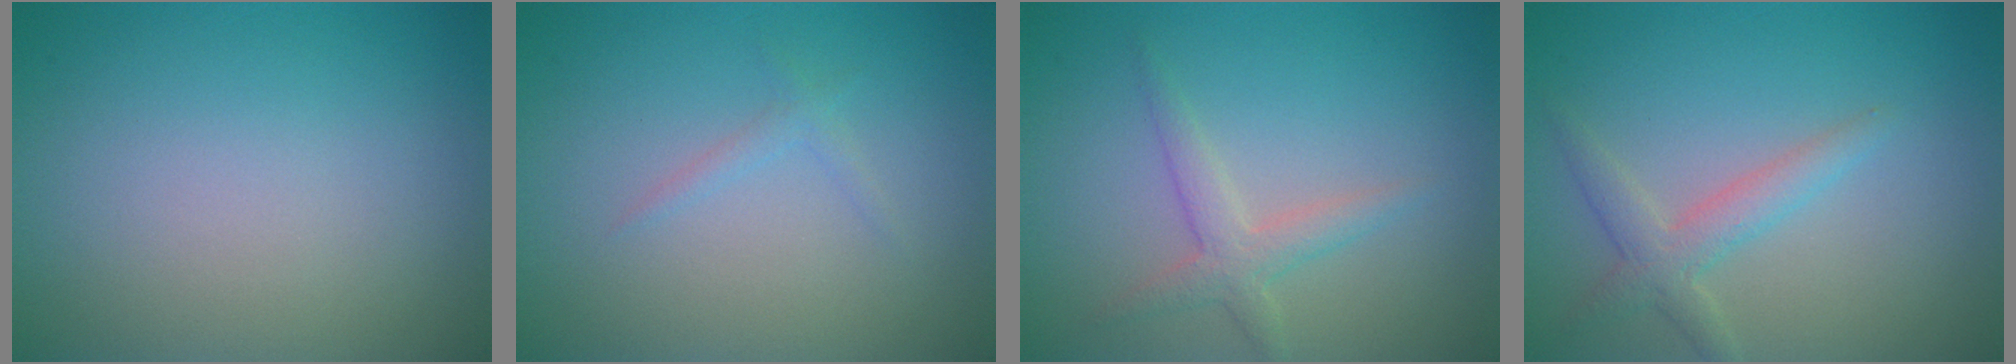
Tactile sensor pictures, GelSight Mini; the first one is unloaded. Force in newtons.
{"total": 0.8, "press": 0.8, "slide": 0.0}
{"total": 2.2, "press": 2.2, "slide": 0.1}
{"total": 2.5, "press": 2.5, "slide": 0.1}